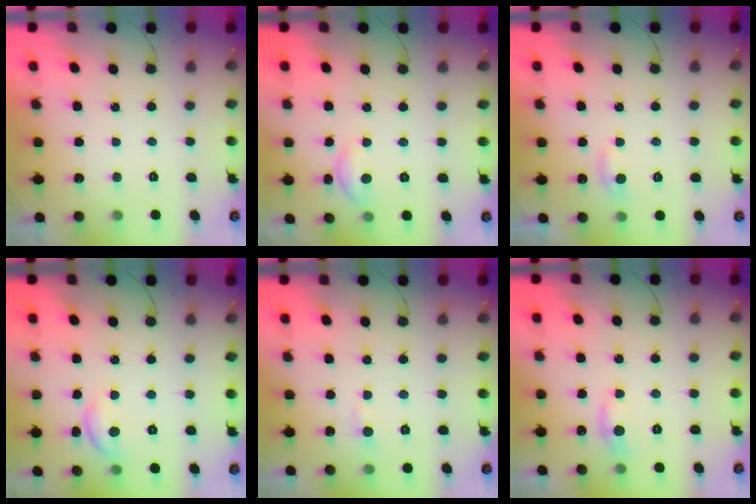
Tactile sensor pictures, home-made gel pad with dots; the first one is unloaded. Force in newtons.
{"total": 5.7, "press": 5.7, "slide": 0.5}
{"total": 6.0, "press": 6.0, "slide": 0.6}
{"total": 7.6, "press": 7.6, "slide": 0.7}
{"total": 3.9, "press": 3.9, "slide": 0.6}
{"total": 6.0, "press": 5.9, "slide": 0.6}